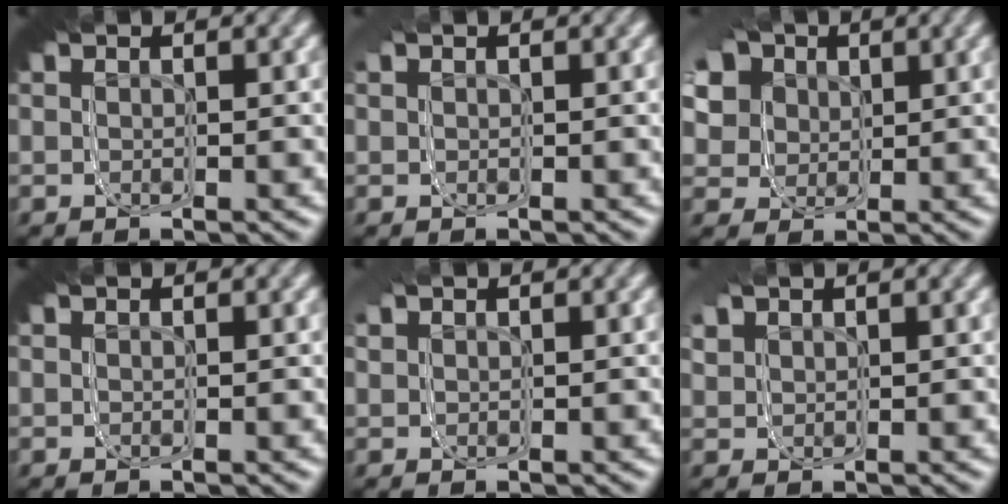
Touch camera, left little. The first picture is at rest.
{"total": 0.7, "force": [0.4, 0.5, 0.1], "torque": [-0.001, -0.001, 0.006]}
{"total": 9.0, "force": [1.3, 7.2, 5.2], "torque": [-0.085, 0.007, 0.003]}
{"total": 0.0}
{"total": 1.3, "force": [0.8, 0.9, 0.4], "torque": [-0.010, 0.000, 0.012]}
{"total": 4.3, "force": [1.8, 3.4, 1.8], "torque": [-0.044, 0.007, 0.019]}